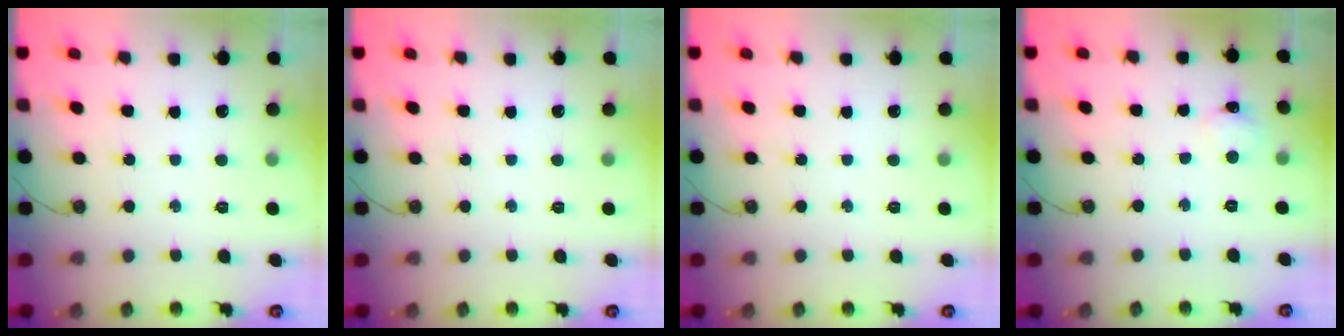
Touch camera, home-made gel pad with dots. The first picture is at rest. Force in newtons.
{"total": 0.0}
{"total": 0.0}
{"total": 2.6, "press": 2.6, "slide": 0.4}